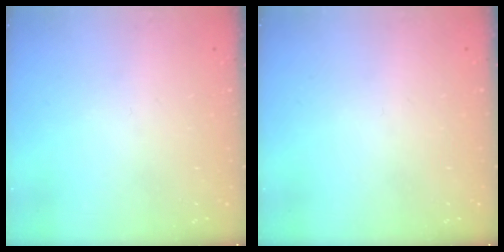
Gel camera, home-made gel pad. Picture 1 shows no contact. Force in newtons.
{"total": 0.0}